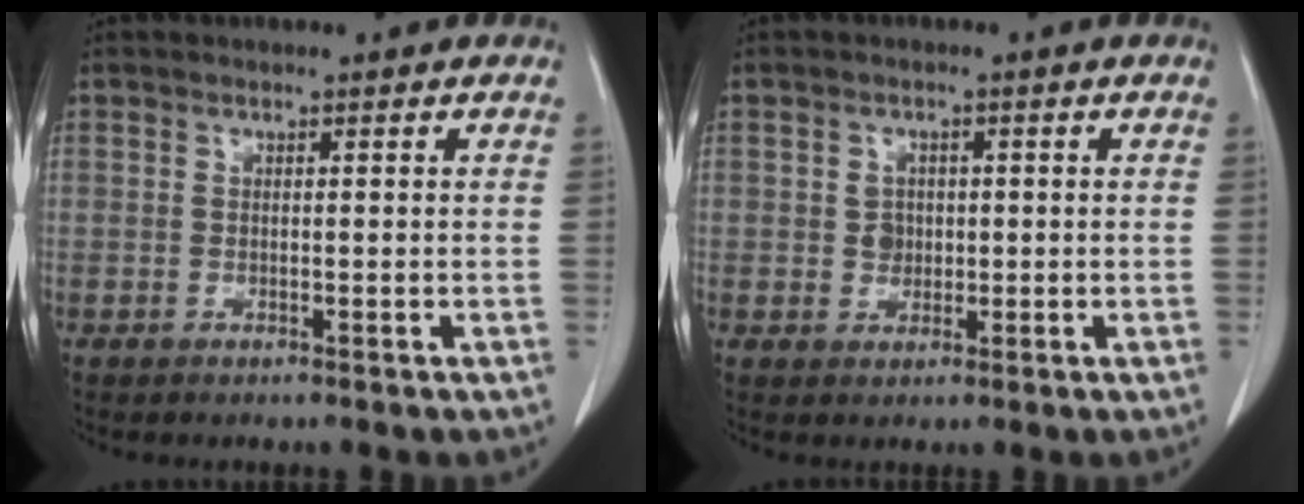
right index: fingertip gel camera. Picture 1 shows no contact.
{"total": 2.5, "force": [0.0, 2.2, 1.2], "torque": [-0.016, 0.003, 0.004]}